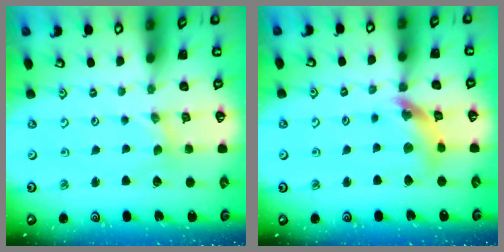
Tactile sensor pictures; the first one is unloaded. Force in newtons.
{"total": 12.6, "press": 12.6, "slide": 1.5}